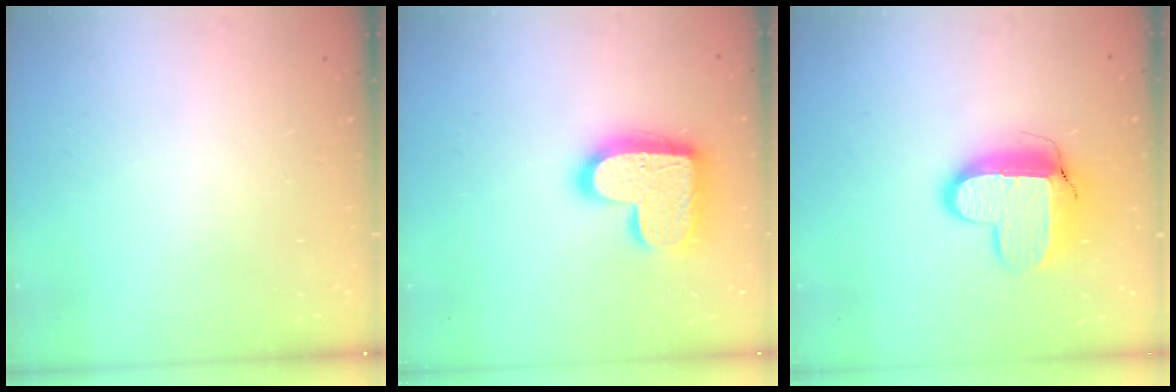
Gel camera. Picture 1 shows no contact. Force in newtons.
{"total": 18.7, "press": 18.6, "slide": 1.1}
{"total": 12.4, "press": 12.4, "slide": 1.0}